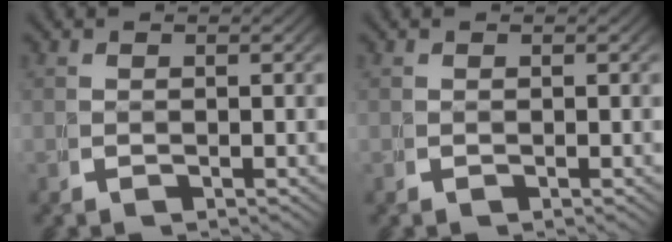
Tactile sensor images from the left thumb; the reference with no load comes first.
{"total": 0.0}